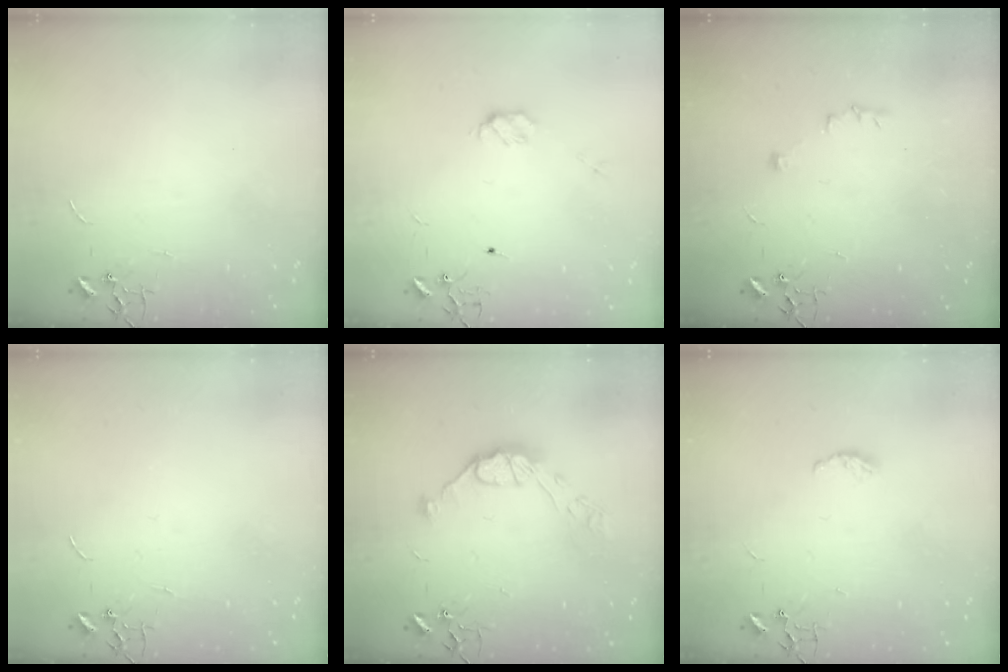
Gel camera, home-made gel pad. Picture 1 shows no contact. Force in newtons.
{"total": 3.9, "press": 3.8, "slide": 0.8}
{"total": 5.2, "press": 5.1, "slide": 1.0}
{"total": 0.0}
{"total": 10.5, "press": 10.5, "slide": 0.7}
{"total": 4.8, "press": 4.8, "slide": 0.5}